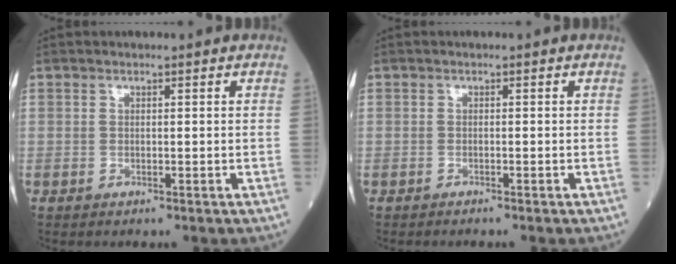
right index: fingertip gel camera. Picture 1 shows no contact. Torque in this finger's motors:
{"motor_torque": [-0.03, -0.22, 0.03, 0.00]}